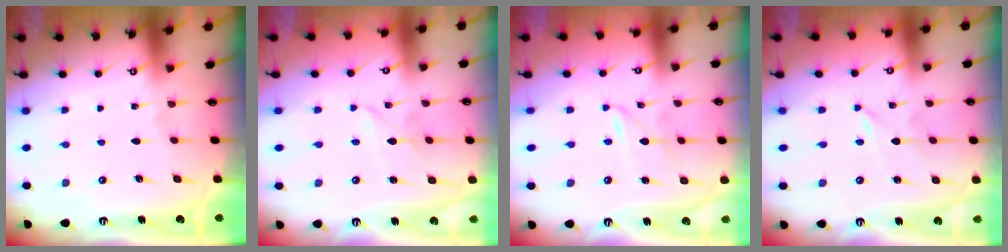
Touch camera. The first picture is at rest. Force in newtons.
{"total": 2.9, "press": 2.9, "slide": 0.3}
{"total": 2.2, "press": 2.2, "slide": 0.1}
{"total": 0.0}